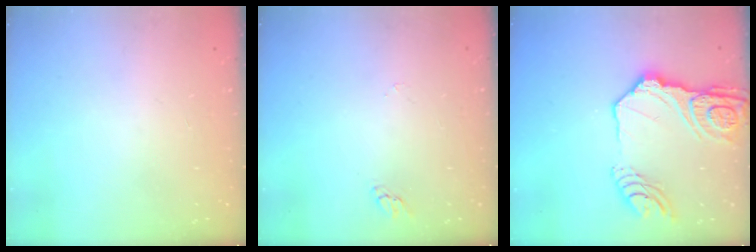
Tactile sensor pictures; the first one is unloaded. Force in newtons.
{"total": 2.2, "press": 2.2, "slide": 0.2}
{"total": 19.1, "press": 19.0, "slide": 2.1}